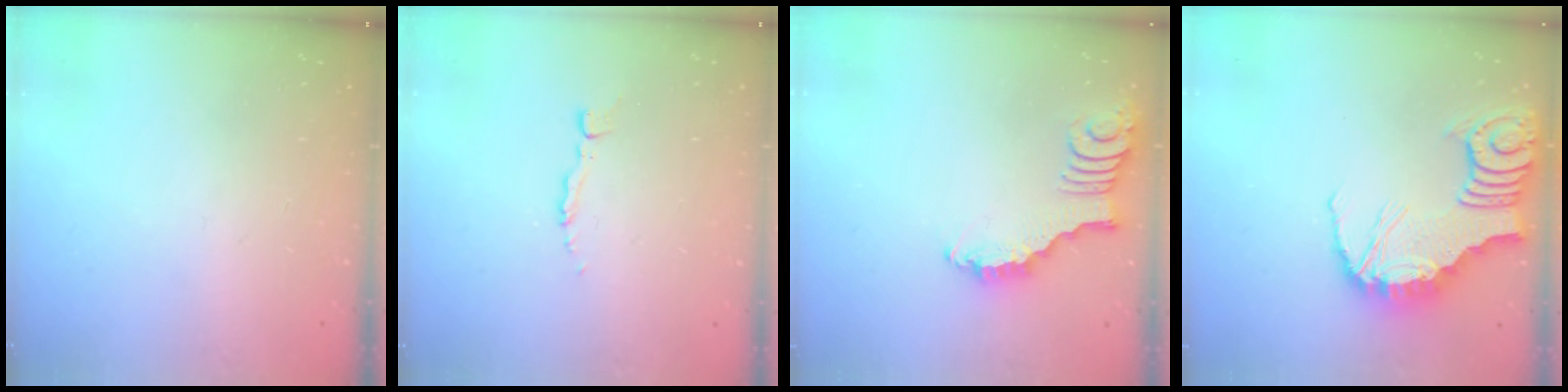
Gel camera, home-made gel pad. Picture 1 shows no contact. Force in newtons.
{"total": 2.7, "press": 2.7, "slide": 0.2}
{"total": 2.6, "press": 2.6, "slide": 0.3}
{"total": 10.5, "press": 10.5, "slide": 1.3}